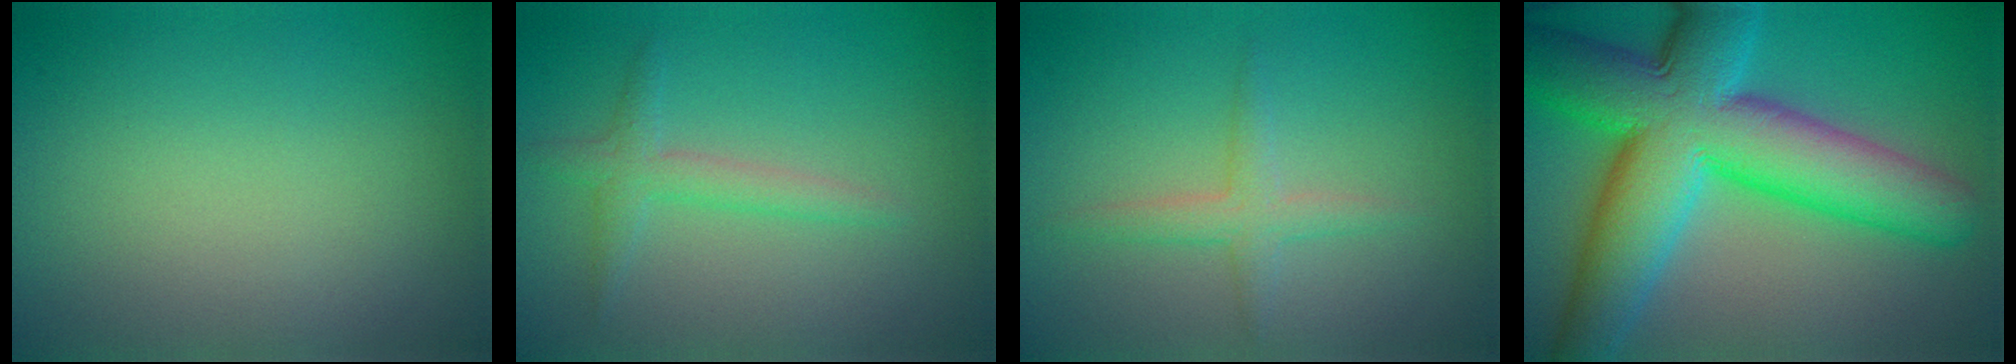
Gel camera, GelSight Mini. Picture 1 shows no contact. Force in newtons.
{"total": 2.0, "press": 2.0, "slide": 0.1}
{"total": 1.9, "press": 1.9, "slide": 0.1}
{"total": 14.3, "press": 14.3, "slide": 0.2}